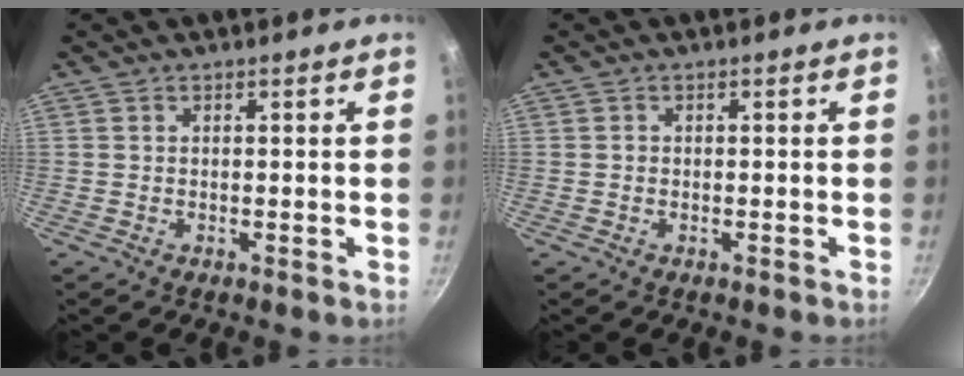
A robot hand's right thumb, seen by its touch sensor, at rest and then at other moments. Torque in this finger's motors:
{"motor_torque": [0.13, 0.01, 0.33, 0.16, 0.04]}